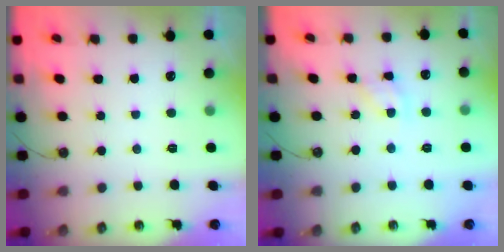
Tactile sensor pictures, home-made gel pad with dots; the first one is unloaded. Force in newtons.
{"total": 7.1, "press": 7.1, "slide": 0.1}